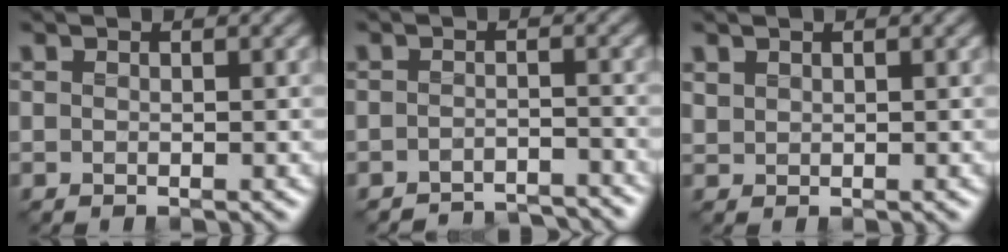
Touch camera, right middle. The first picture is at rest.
{"total": 4.1, "force": [-4.1, 0.5, 0.1], "torque": [0.004, -0.007, -0.066]}
{"total": 0.6, "force": [0.5, 0.3, 0.1], "torque": [-0.008, -0.001, 0.014]}